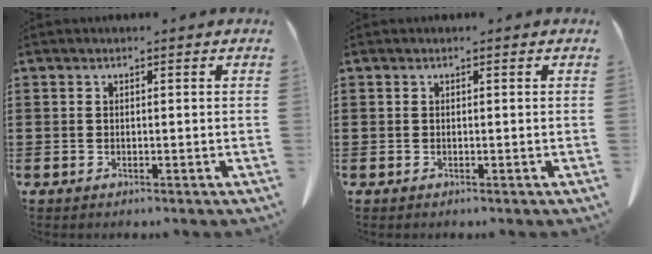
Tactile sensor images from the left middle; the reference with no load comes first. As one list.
[{"total": 0.0}]